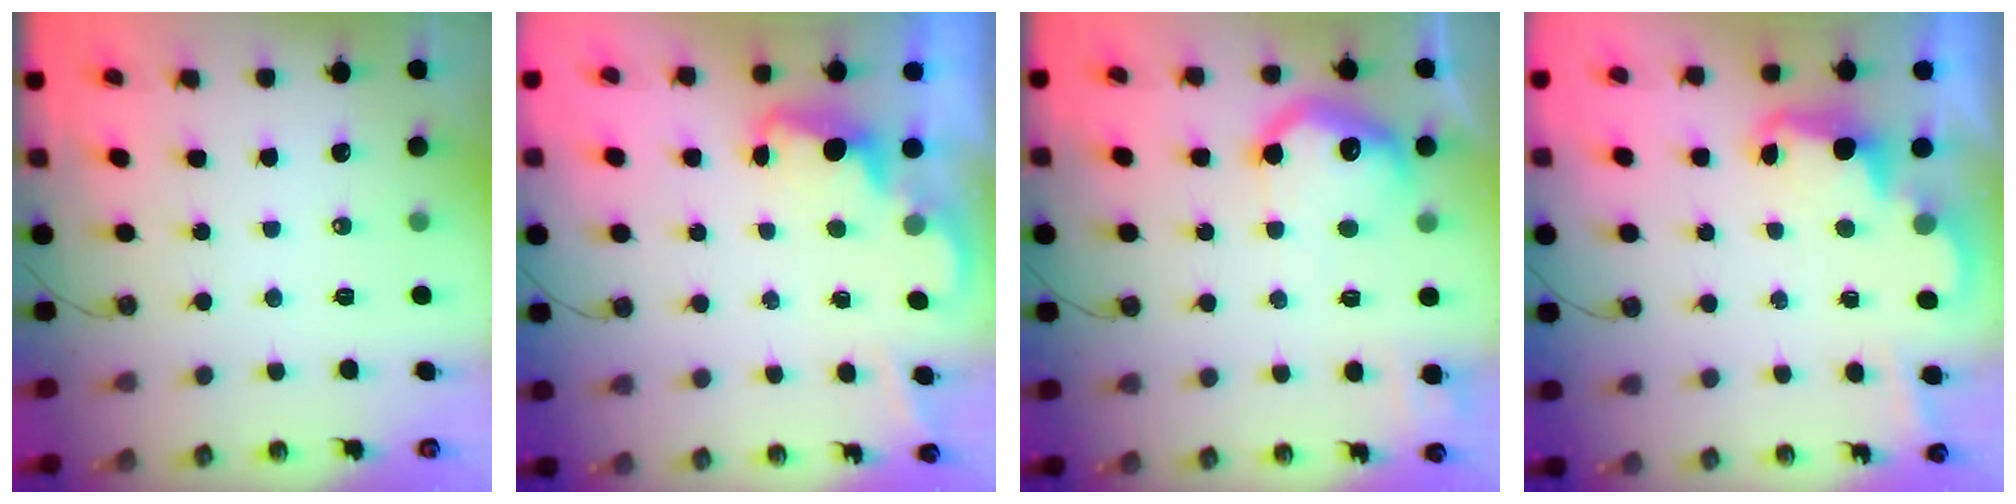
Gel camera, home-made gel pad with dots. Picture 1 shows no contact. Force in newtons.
{"total": 2.1, "press": 2.0, "slide": 0.6}
{"total": 12.1, "press": 12.0, "slide": 1.1}
{"total": 2.6, "press": 2.5, "slide": 0.6}